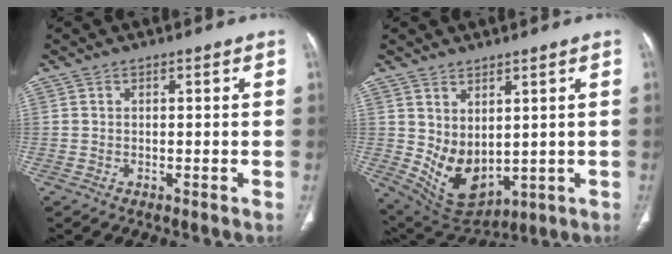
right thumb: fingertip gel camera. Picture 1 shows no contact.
{"total": 9.7, "force": [1.4, 6.3, 7.3], "torque": [-0.111, -0.024, 0.062]}